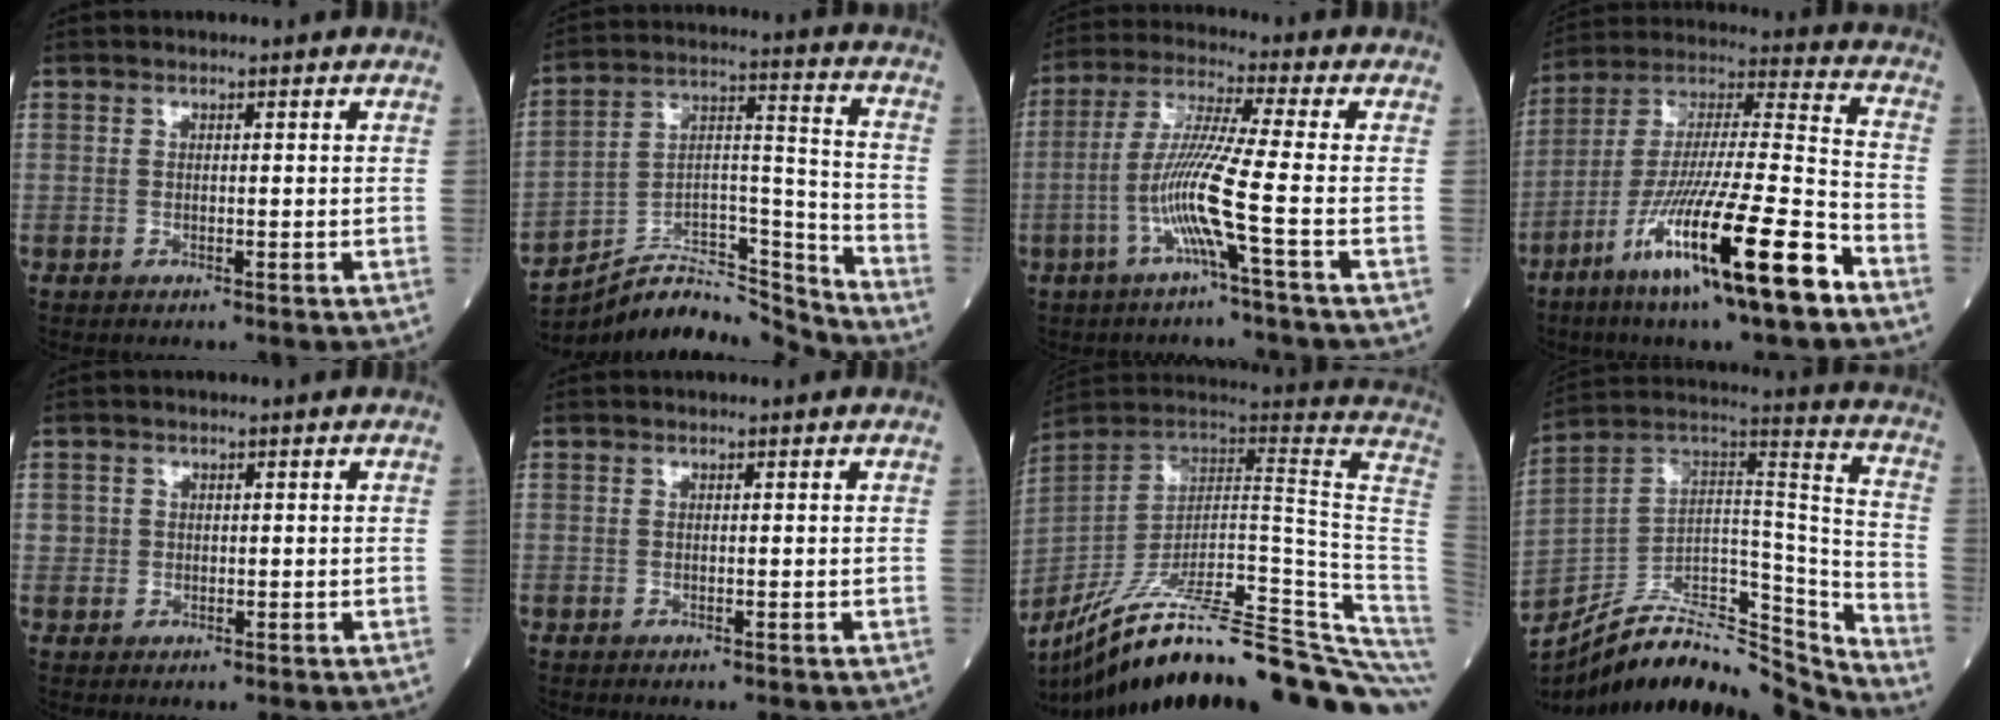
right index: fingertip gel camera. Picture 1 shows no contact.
{"total": 14.8, "force": [-14.8, 0.1, 1.1], "torque": [-0.016, 0.057, -0.260]}
{"total": 8.9, "force": [-2.9, -1.7, 8.2], "torque": [-0.169, -0.002, -0.058]}
{"total": 20.8, "force": [-11.1, 0.8, 17.7], "torque": [-0.331, -0.048, -0.198]}
{"total": 1.1, "force": [0.2, 1.1, 0.1], "torque": [0.008, 0.005, 0.005]}
{"total": 0.0}
{"total": 34.1, "force": [-27.8, 1.2, 19.6], "torque": [-0.175, -0.023, -0.395]}
{"total": 24.6, "force": [-22.7, 4.1, 8.5], "torque": [-0.147, 0.038, -0.366]}